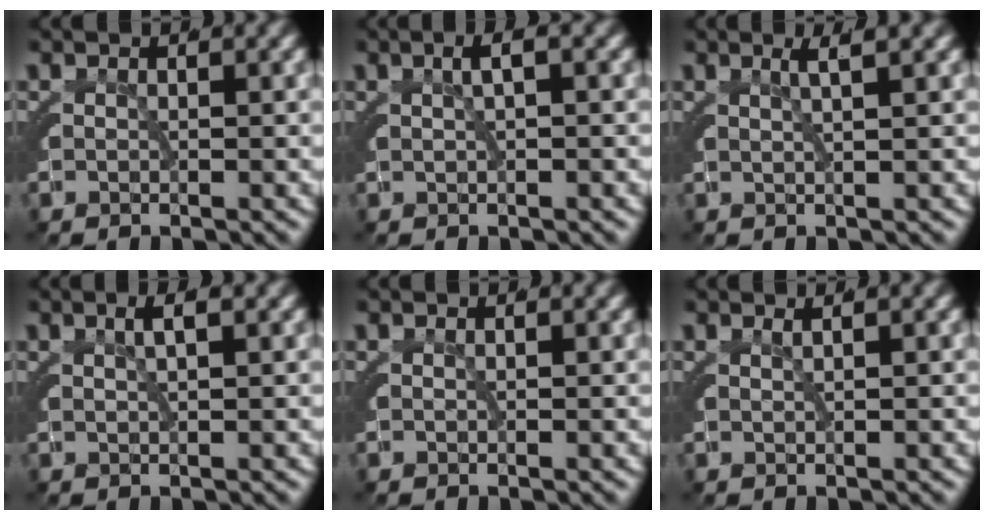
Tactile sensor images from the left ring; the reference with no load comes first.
{"total": 1.4, "force": [0.4, 0.1, 1.4], "torque": [-0.014, 0.010, 0.008]}
{"total": 1.7, "force": [1.0, -0.9, 1.0], "torque": [-0.015, 0.006, 0.020]}
{"total": 1.4, "force": [0.8, -0.3, 1.1], "torque": [-0.014, 0.008, 0.017]}
{"total": 0.0}
{"total": 0.8, "force": [0.5, -0.7, 0.2], "torque": [0.000, 0.000, 0.012]}